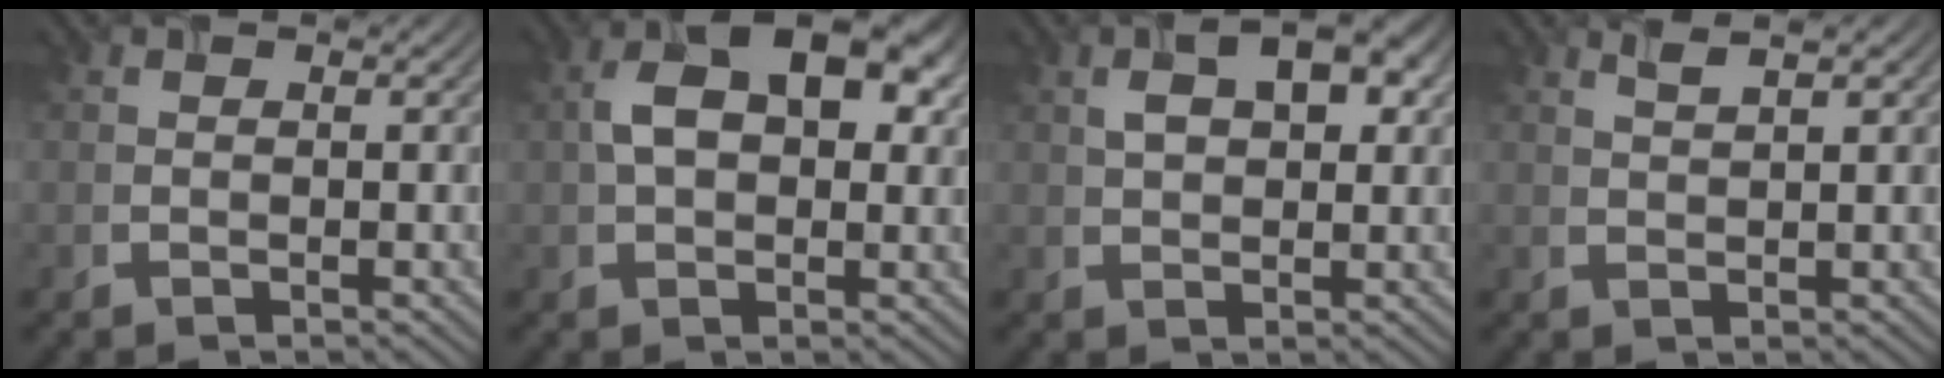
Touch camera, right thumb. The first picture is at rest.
{"total": 9.4, "force": [1.8, 5.6, 7.3], "torque": [-0.125, 0.012, 0.025]}
{"total": 6.2, "force": [1.9, 3.4, 4.9], "torque": [-0.079, 0.007, 0.031]}
{"total": 1.4, "force": [0.8, 0.2, 1.2], "torque": [-0.018, 0.009, 0.018]}